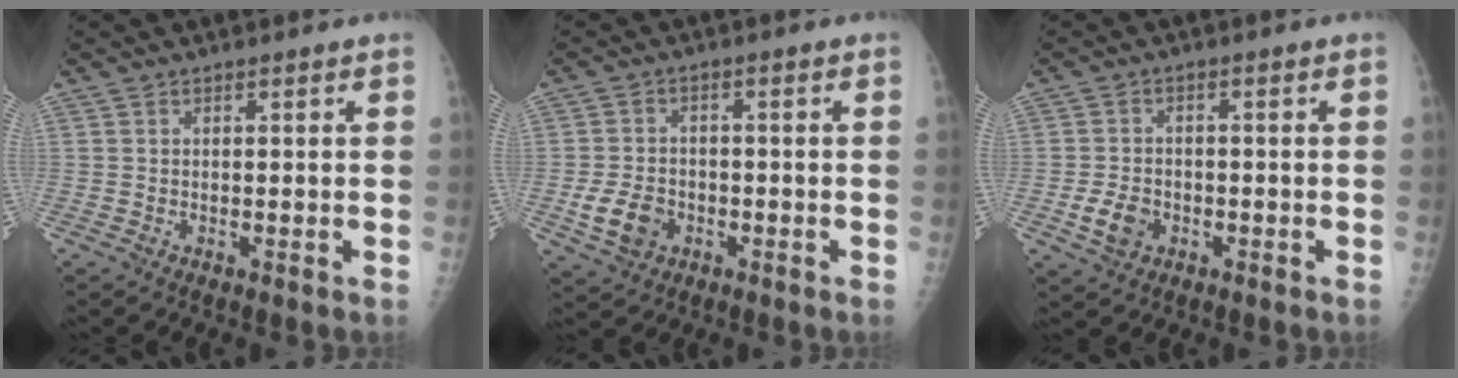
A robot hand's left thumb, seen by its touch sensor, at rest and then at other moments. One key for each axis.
{"total": 6.5, "fx": -2.2, "fy": 5.0, "fz": 3.6, "tx": -0.061, "ty": 0.010, "tz": -0.035}
{"total": 4.9, "fx": -1.7, "fy": 3.7, "fz": 2.8, "tx": -0.045, "ty": 0.008, "tz": -0.028}